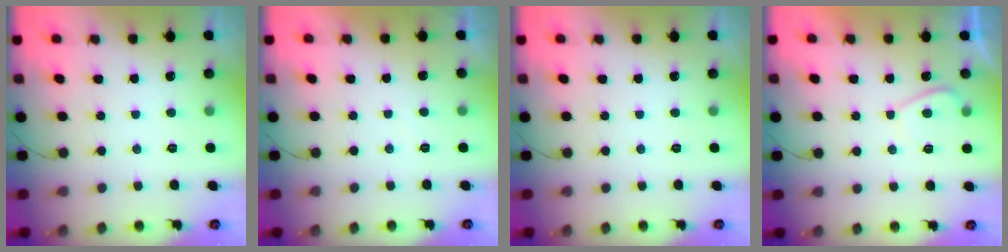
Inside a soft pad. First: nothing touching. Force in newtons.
{"total": 0.0}
{"total": 0.0}
{"total": 2.5, "press": 2.3, "slide": 0.8}